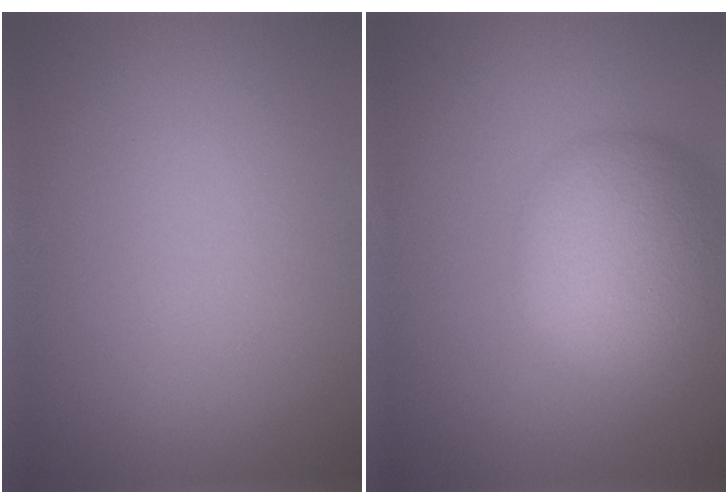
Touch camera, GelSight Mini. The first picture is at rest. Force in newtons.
{"total": 8.5, "press": 8.4, "slide": 0.5}